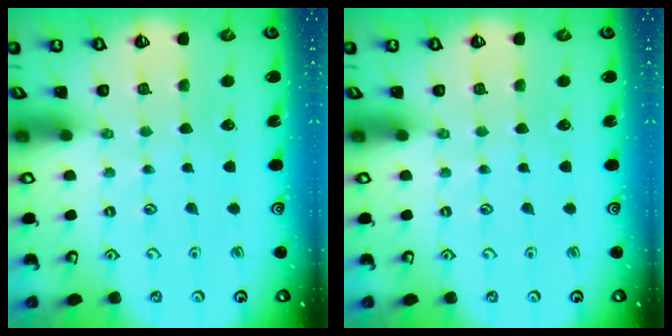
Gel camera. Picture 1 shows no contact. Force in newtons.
{"total": 0.0}